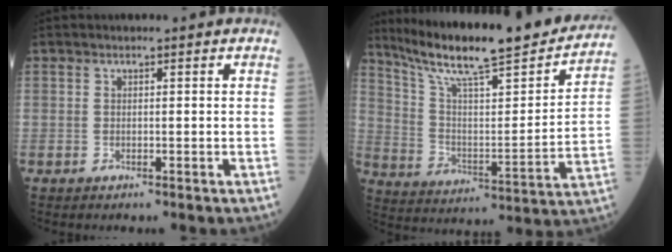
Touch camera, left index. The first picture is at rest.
{"total": 25.3, "force": [21.9, 2.3, 12.5], "torque": [-0.206, -0.027, 0.324]}